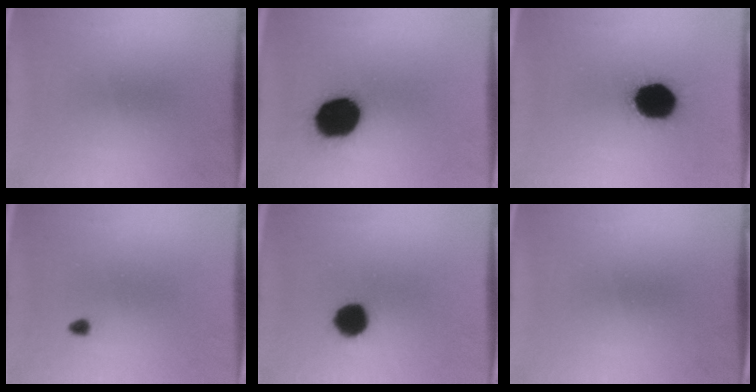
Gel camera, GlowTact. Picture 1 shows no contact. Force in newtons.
{"total": 16.9}
{"total": 17.0}
{"total": 1.0}
{"total": 7.2}
{"total": 0.0}